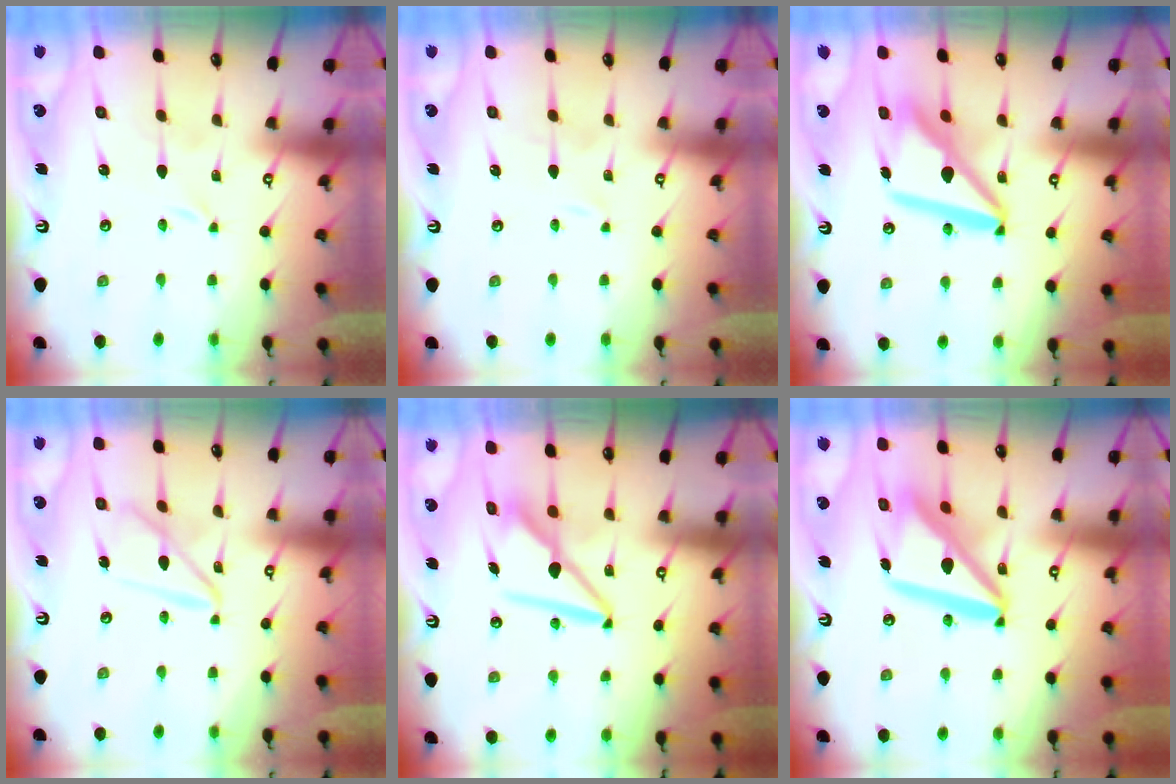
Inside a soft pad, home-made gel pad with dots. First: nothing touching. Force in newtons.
{"total": 1.5, "press": 1.4, "slide": 0.2}
{"total": 14.0, "press": 13.9, "slide": 1.8}
{"total": 10.5, "press": 10.5, "slide": 1.0}
{"total": 9.5, "press": 9.4, "slide": 0.7}
{"total": 16.7, "press": 16.6, "slide": 2.2}